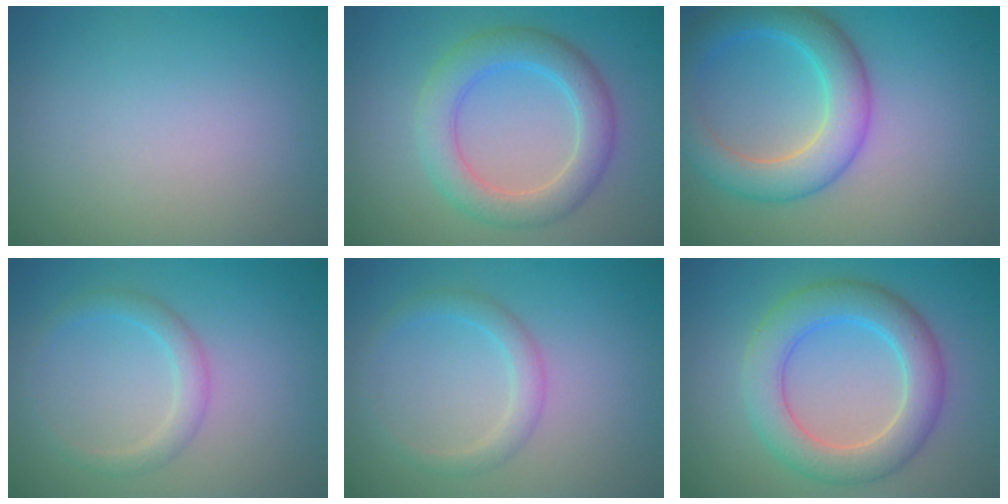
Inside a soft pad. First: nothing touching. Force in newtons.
{"total": 4.9, "press": 4.9, "slide": 0.2}
{"total": 6.0, "press": 6.0, "slide": 0.3}
{"total": 2.1, "press": 2.1, "slide": 0.0}
{"total": 2.1, "press": 2.1, "slide": 0.0}
{"total": 6.0, "press": 6.0, "slide": 0.2}